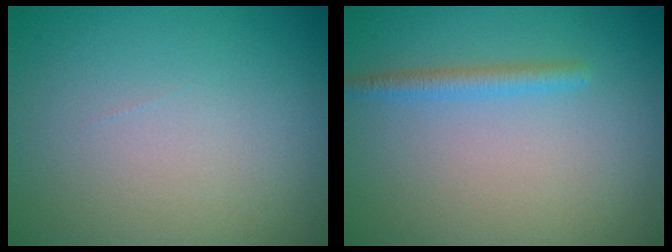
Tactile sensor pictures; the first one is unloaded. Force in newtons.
{"total": 1.6, "press": 1.6, "slide": 0.0}